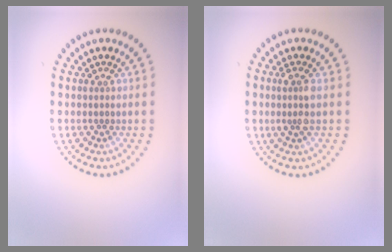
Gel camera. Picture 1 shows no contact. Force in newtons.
{"total": 1.8, "press": 1.6, "slide": 0.9}